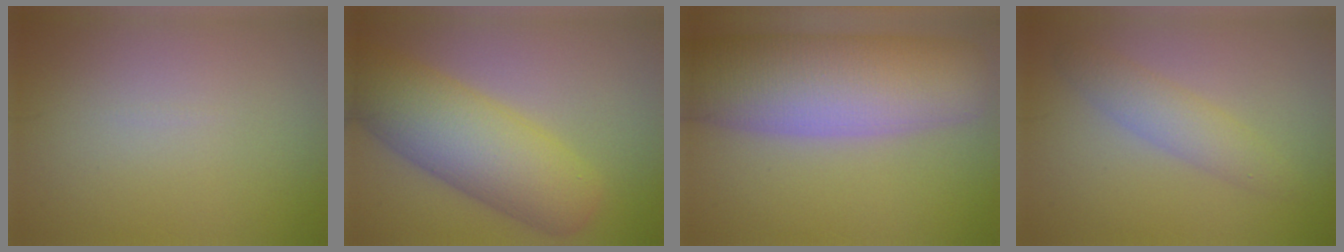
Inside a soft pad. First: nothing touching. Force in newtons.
{"total": 9.0, "press": 9.0, "slide": 0.4}
{"total": 12.3, "press": 12.2, "slide": 0.9}
{"total": 2.8, "press": 2.8, "slide": 0.0}